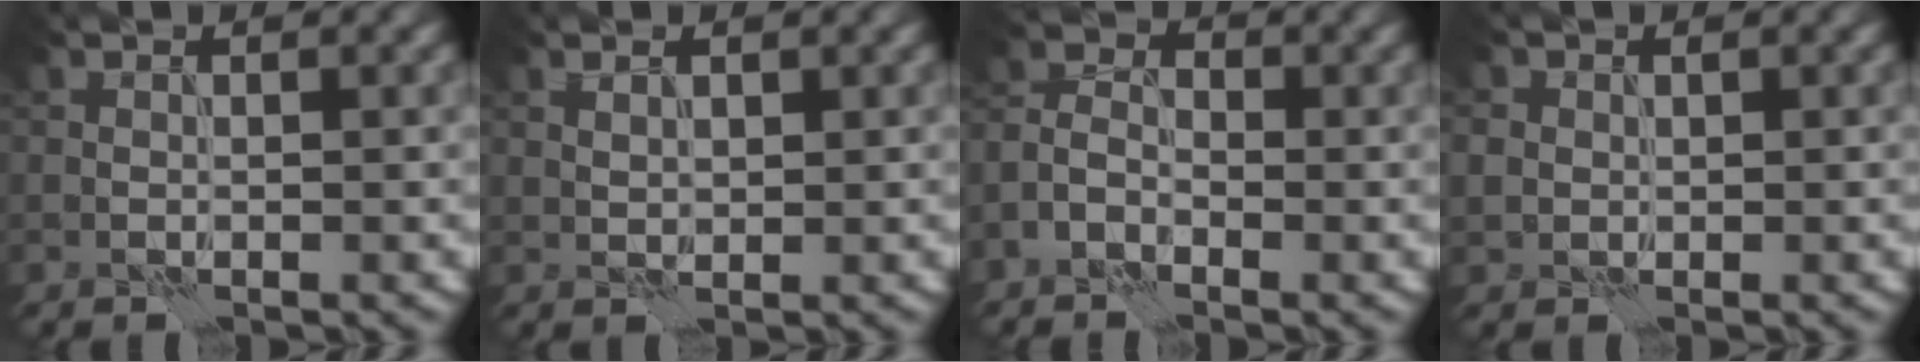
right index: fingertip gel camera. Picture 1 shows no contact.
{"total": 0.7, "force": [0.4, 0.3, 0.4], "torque": [-0.012, -0.002, 0.012]}
{"total": 3.0, "force": [-1.8, 2.0, 1.4], "torque": [-0.034, 0.002, -0.041]}
{"total": 1.3, "force": [0.3, 1.3, 0.1], "torque": [-0.004, -0.002, 0.009]}